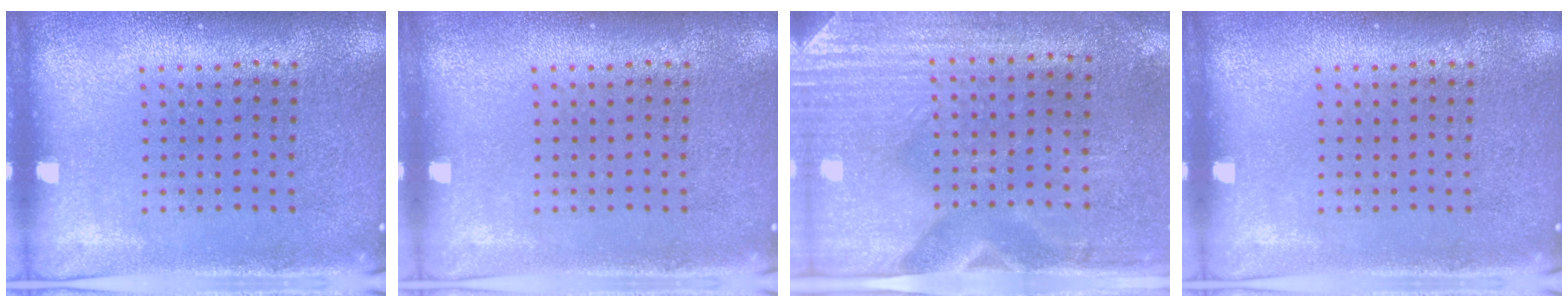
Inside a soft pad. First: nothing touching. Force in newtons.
{"total": 0.0}
{"total": 3.0, "press": 2.6, "slide": 1.5}
{"total": 0.0}